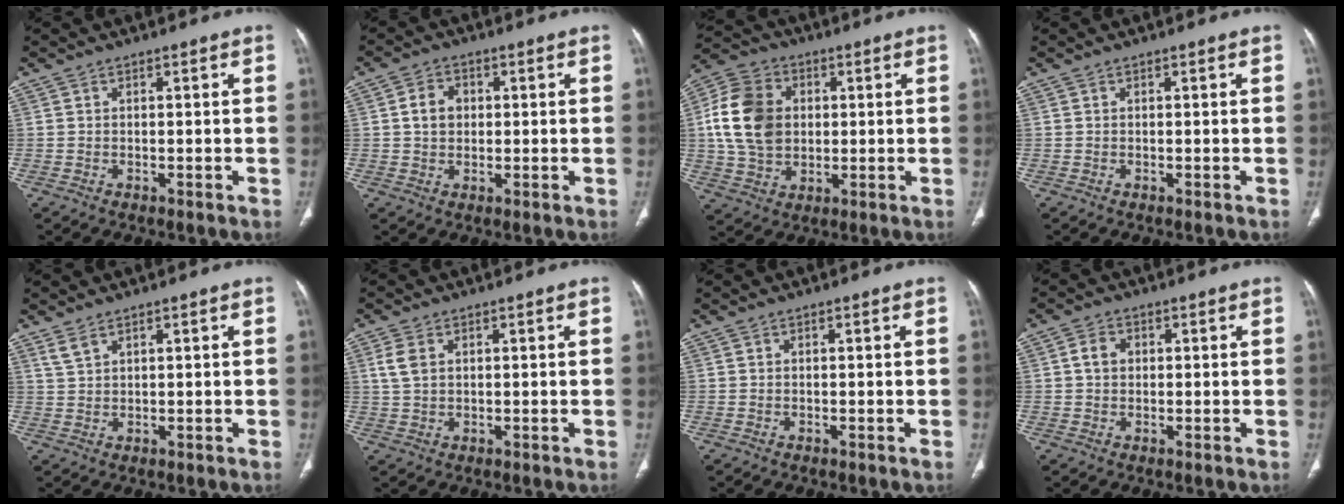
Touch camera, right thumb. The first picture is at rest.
{"total": 4.8, "force": [0.7, 3.8, 2.8], "torque": [-0.036, 0.005, 0.008]}
{"total": 14.7, "force": [1.7, 11.3, 9.2], "torque": [-0.161, 0.009, 0.031]}
{"total": 0.0}
{"total": 2.4, "force": [1.9, 0.9, 1.3], "torque": [-0.028, -0.001, 0.048]}
{"total": 4.0, "force": [1.3, 2.5, 2.8], "torque": [-0.065, 0.003, 0.032]}
{"total": 0.0}
{"total": 3.3, "force": [0.5, 2.6, 1.9], "torque": [-0.026, 0.006, 0.007]}